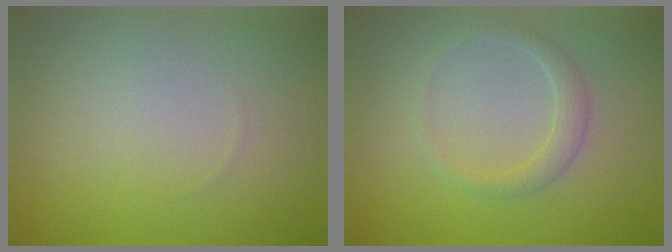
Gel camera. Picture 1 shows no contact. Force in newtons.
{"total": 1.8, "press": 1.8, "slide": 0.0}